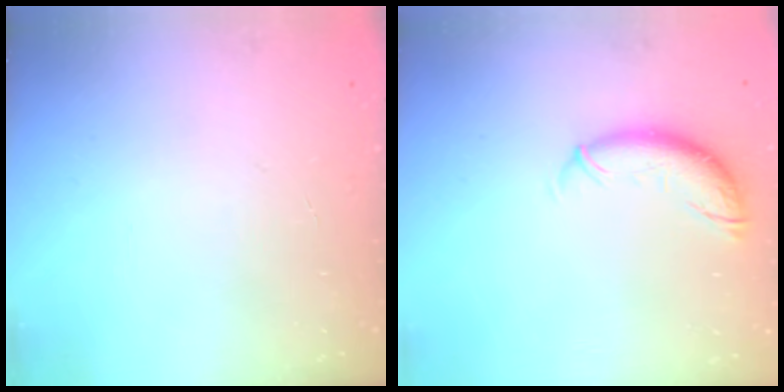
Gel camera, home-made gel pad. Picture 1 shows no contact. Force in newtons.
{"total": 9.9, "press": 9.8, "slide": 1.4}